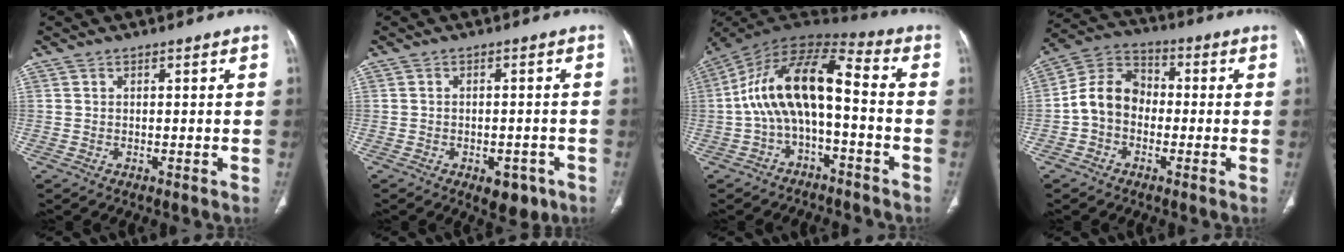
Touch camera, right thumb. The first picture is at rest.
{"total": 5.3, "force": [-2.8, 3.0, 3.4], "torque": [-0.027, 0.013, -0.028]}
{"total": 14.5, "force": [-2.3, 6.6, 12.7], "torque": [-0.233, 0.080, -0.050]}
{"total": 9.5, "force": [-1.6, 7.5, 5.6], "torque": [-0.088, 0.037, -0.046]}